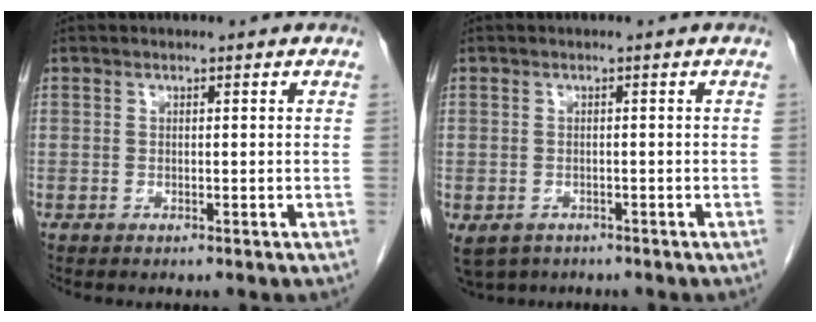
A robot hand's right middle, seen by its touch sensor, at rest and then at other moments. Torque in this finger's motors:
{"motor_torque": [0.77, -0.52, 0.35, 0.06]}